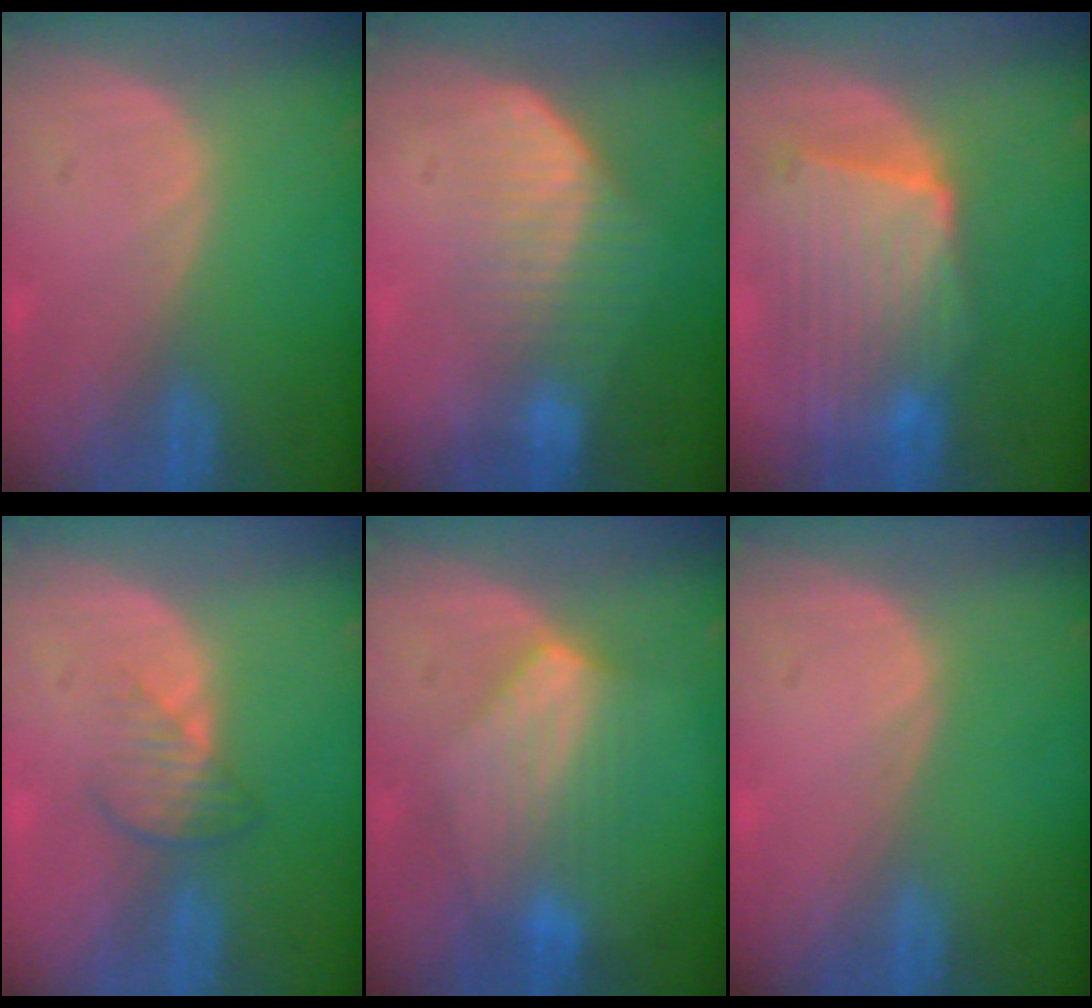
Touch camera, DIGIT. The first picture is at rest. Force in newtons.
{"total": 7.3, "press": 6.2, "slide": 3.9}
{"total": 10.2, "press": 9.0, "slide": 4.7}
{"total": 3.5, "press": 3.1, "slide": 1.7}
{"total": 7.0, "press": 6.7, "slide": 1.8}
{"total": 0.0}